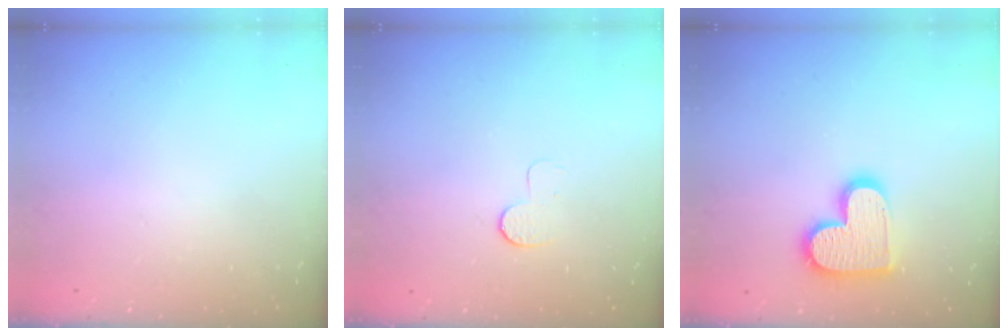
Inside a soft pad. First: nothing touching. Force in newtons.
{"total": 5.7, "press": 5.6, "slide": 0.6}
{"total": 15.1, "press": 15.0, "slide": 0.9}